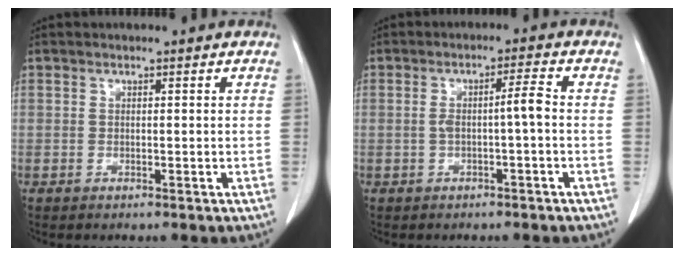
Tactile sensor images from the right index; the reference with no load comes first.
{"total": 3.7, "force": [-0.4, 0.1, 3.6], "torque": [-0.068, 0.012, -0.004]}